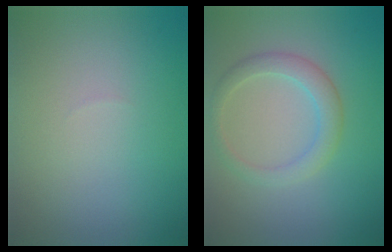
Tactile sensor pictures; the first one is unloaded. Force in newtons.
{"total": 2.6, "press": 2.6, "slide": 0.3}